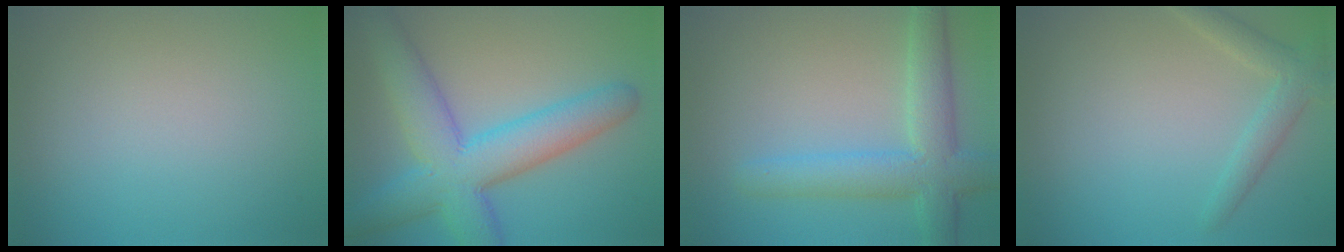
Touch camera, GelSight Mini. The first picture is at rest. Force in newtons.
{"total": 9.0, "press": 9.0, "slide": 0.2}
{"total": 5.8, "press": 5.8, "slide": 0.3}
{"total": 2.4, "press": 2.4, "slide": 0.1}